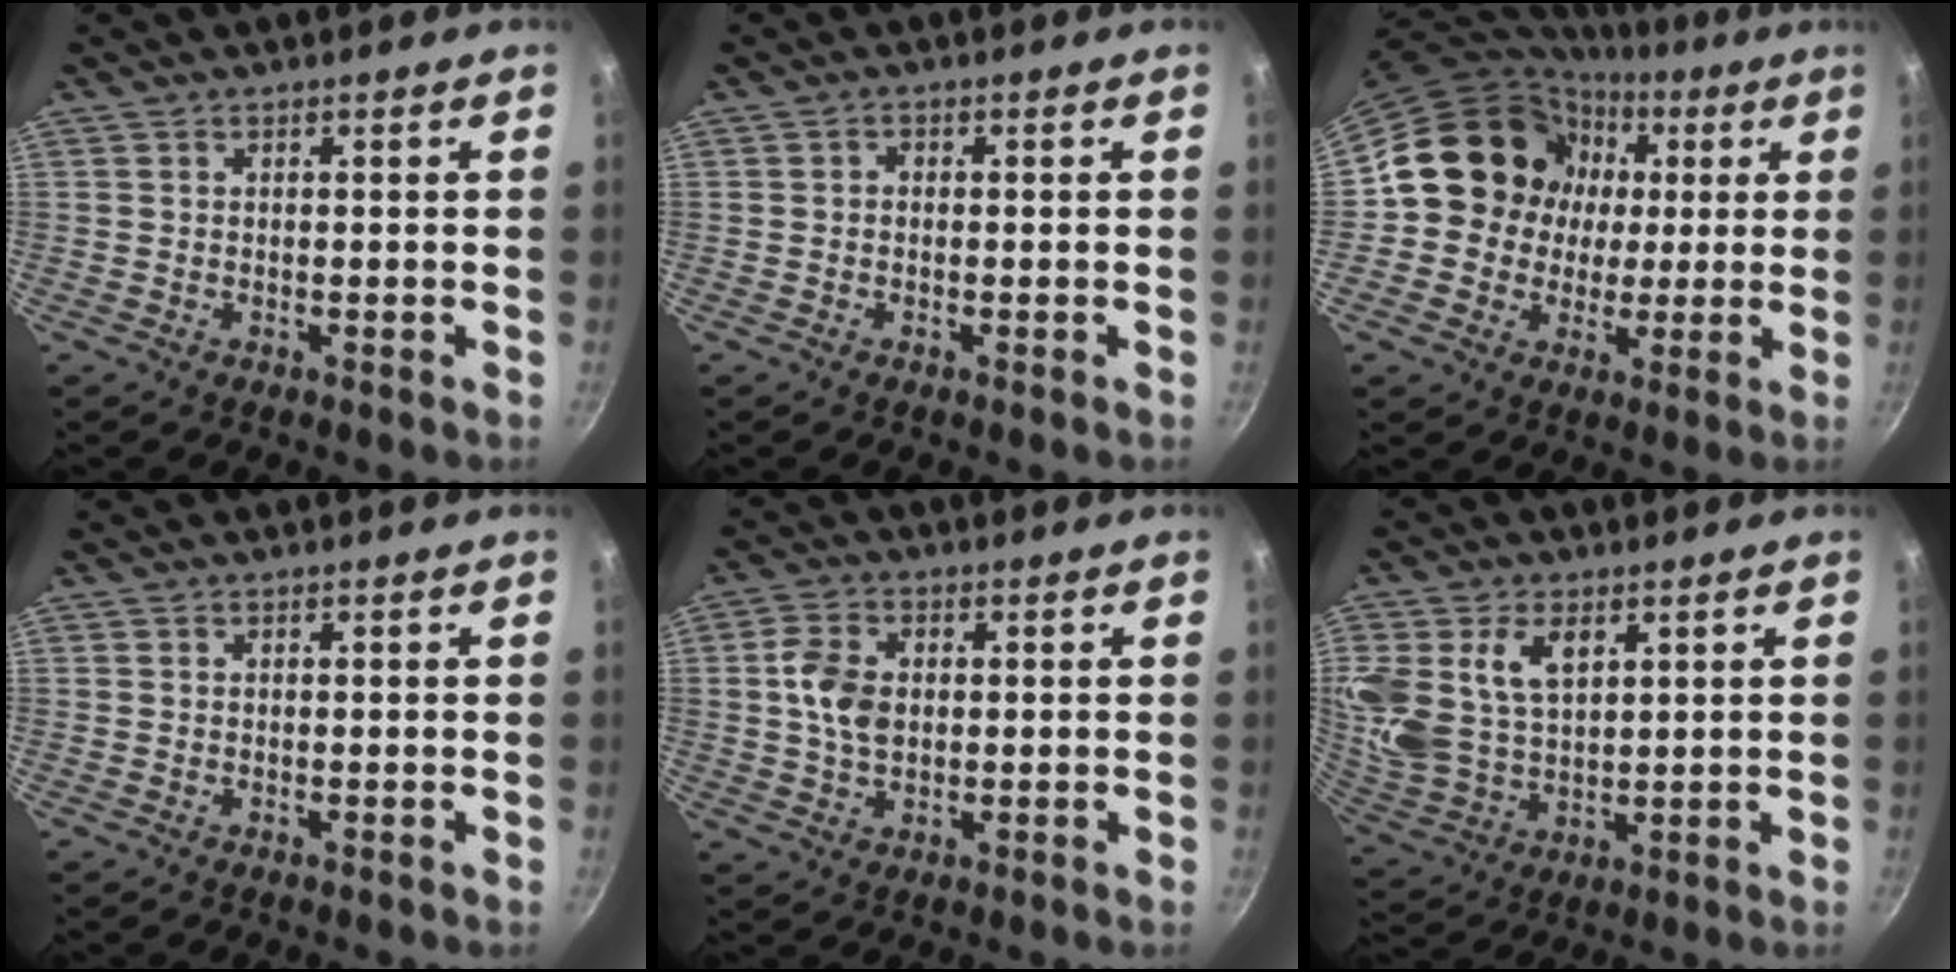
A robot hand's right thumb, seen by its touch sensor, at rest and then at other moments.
{"total": 0.9, "force": [-0.2, 0.8, 0.4], "torque": [-0.008, 0.005, -0.005]}
{"total": 16.1, "force": [2.5, 14.7, 6.0], "torque": [-0.078, 0.016, 0.035]}
{"total": 0.0}
{"total": 7.2, "force": [0.6, 4.9, 5.2], "torque": [-0.090, 0.008, 0.008]}
{"total": 15.5, "force": [5.4, 10.4, 10.2], "torque": [-0.213, -0.016, 0.116]}